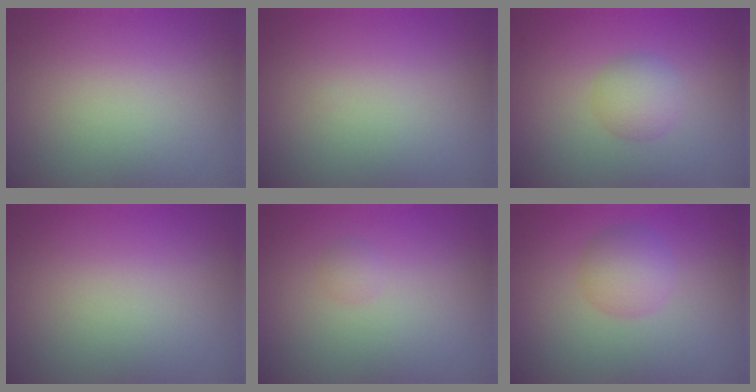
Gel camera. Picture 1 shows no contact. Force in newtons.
{"total": 0.0}
{"total": 2.4, "press": 2.4, "slide": 0.0}
{"total": 0.0}
{"total": 0.8, "press": 0.8, "slide": 0.0}
{"total": 2.9, "press": 2.9, "slide": 0.1}